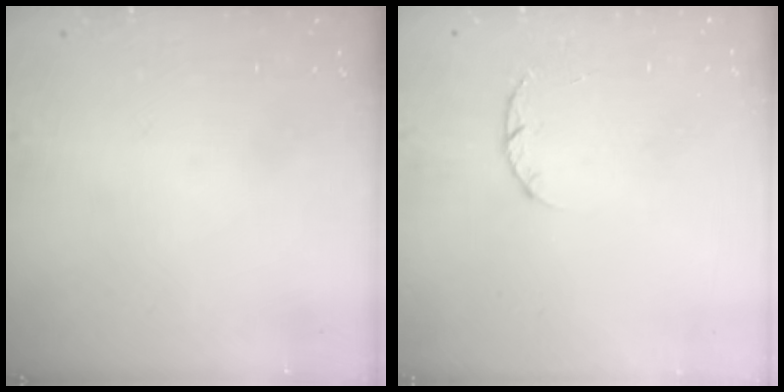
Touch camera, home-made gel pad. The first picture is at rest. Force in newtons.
{"total": 1.4, "press": 1.3, "slide": 0.3}